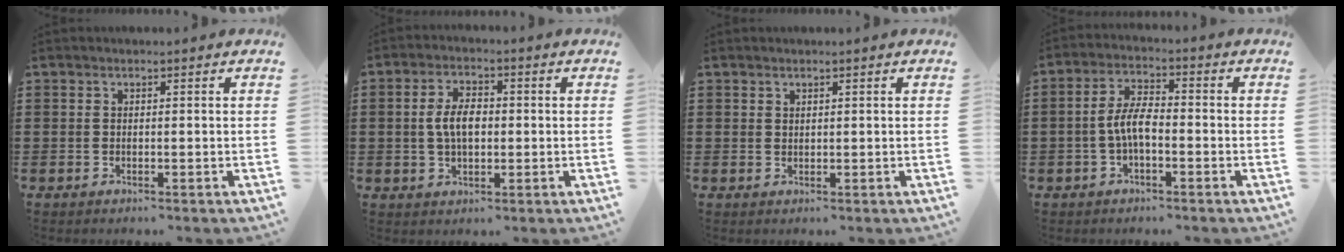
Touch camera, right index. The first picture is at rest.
{"total": 5.4, "force": [0.0, 2.9, 4.5], "torque": [-0.096, 0.002, -0.008]}
{"total": 0.7, "force": [0.6, 0.4, 0.1], "torque": [-0.004, 0.002, 0.012]}
{"total": 5.7, "force": [-1.2, 2.3, 5.1], "torque": [-0.117, 0.000, -0.030]}